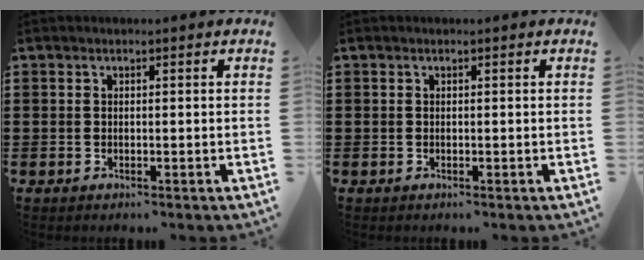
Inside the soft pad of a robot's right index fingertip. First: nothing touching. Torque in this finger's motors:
{"motor_torque": [0.00, 0.00, 0.00, -0.01]}